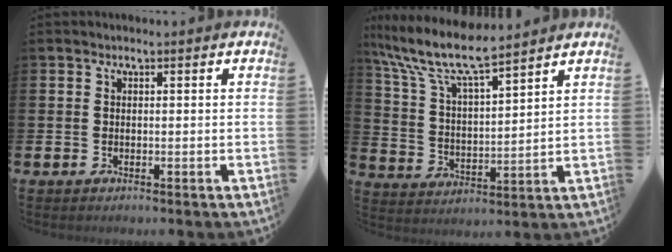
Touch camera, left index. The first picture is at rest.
{"total": 9.3, "force": [8.3, 1.4, 4.0], "torque": [-0.117, -0.045, 0.144]}